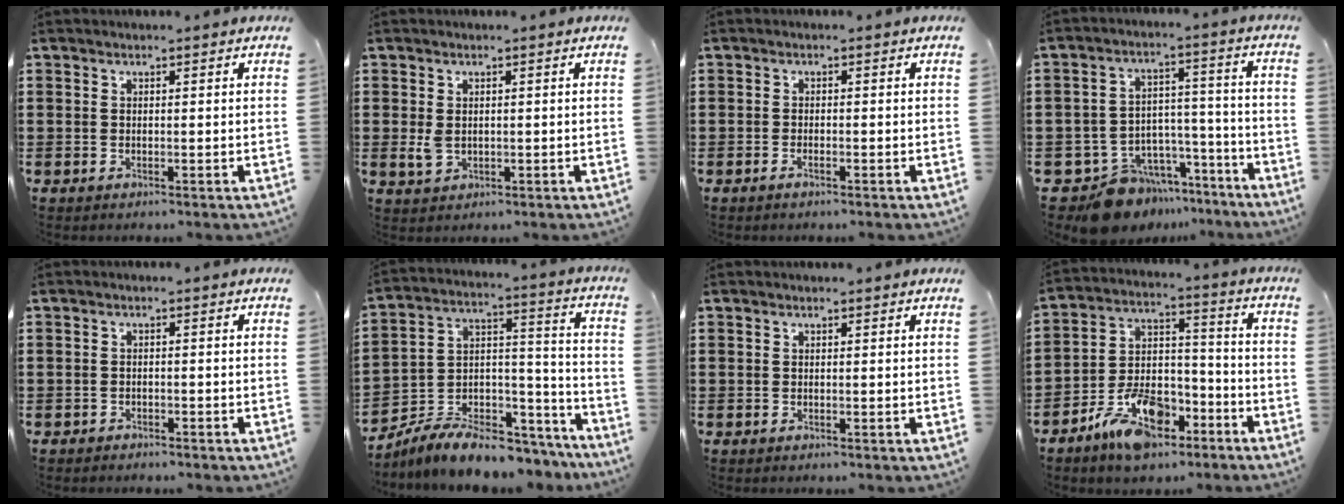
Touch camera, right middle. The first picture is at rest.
{"total": 2.3, "force": [0.1, 1.6, 1.7], "torque": [-0.043, 0.003, -0.001]}
{"total": 0.9, "force": [-0.6, 0.1, 0.7], "torque": [-0.016, -0.006, -0.009]}
{"total": 10.0, "force": [-8.8, 4.6, 1.6], "torque": [-0.031, 0.035, -0.162]}
{"total": 1.2, "force": [-1.1, 0.3, 0.0], "torque": [-0.003, 0.003, -0.026]}
{"total": 7.7, "force": [-7.1, 2.1, 2.4], "torque": [-0.040, 0.015, -0.137]}
{"total": 0.0}
{"total": 11.8, "force": [-8.1, 5.7, 6.4], "torque": [-0.128, 0.034, -0.151]}